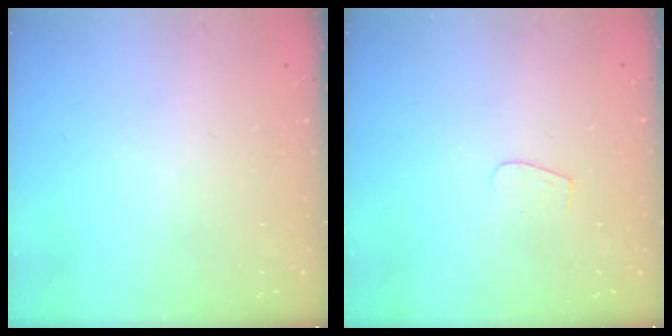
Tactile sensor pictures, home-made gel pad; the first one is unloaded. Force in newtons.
{"total": 3.6, "press": 3.6, "slide": 0.3}